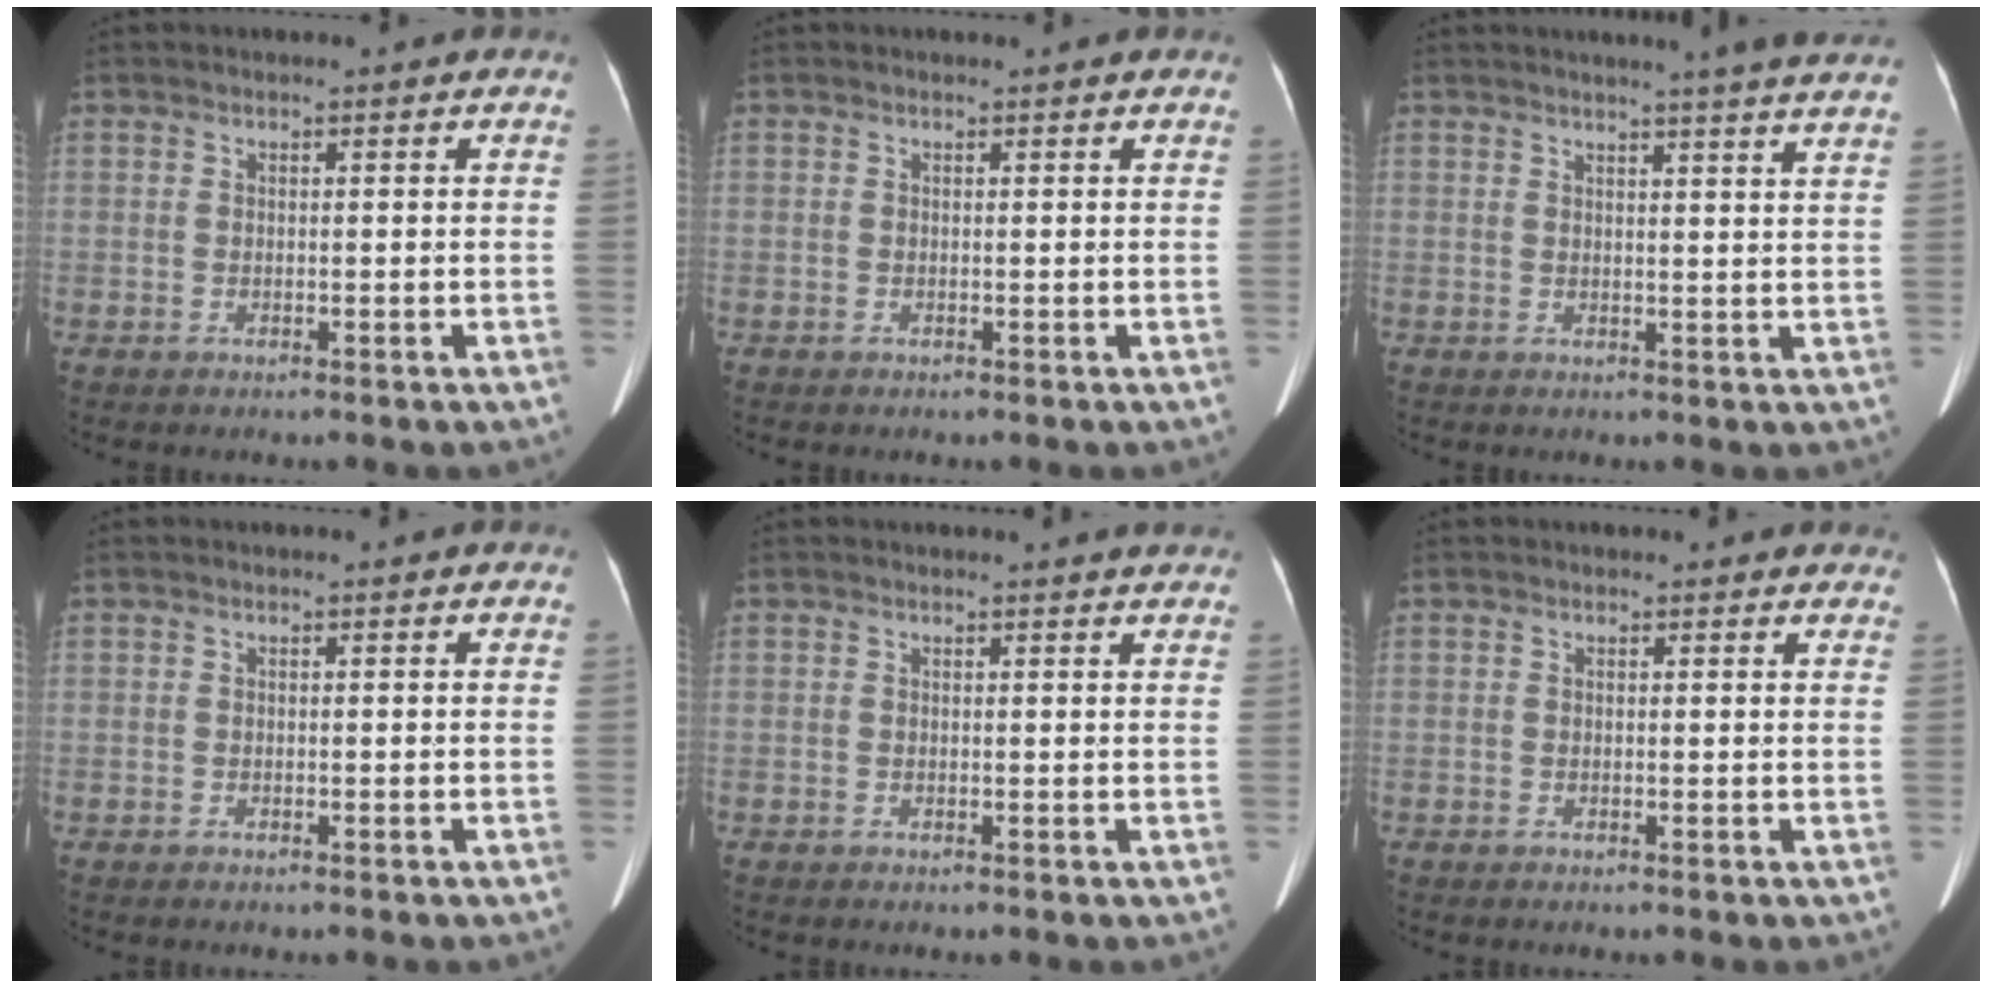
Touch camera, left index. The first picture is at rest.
{"total": 0.0}
{"total": 10.6, "force": [9.5, -0.9, 4.6], "torque": [-0.059, -0.017, 0.092]}
{"total": 0.0}
{"total": 3.9, "force": [3.8, 0.1, 0.9], "torque": [-0.012, 0.004, 0.030]}
{"total": 3.3, "force": [3.0, 1.4, 0.5], "torque": [0.004, 0.005, 0.016]}